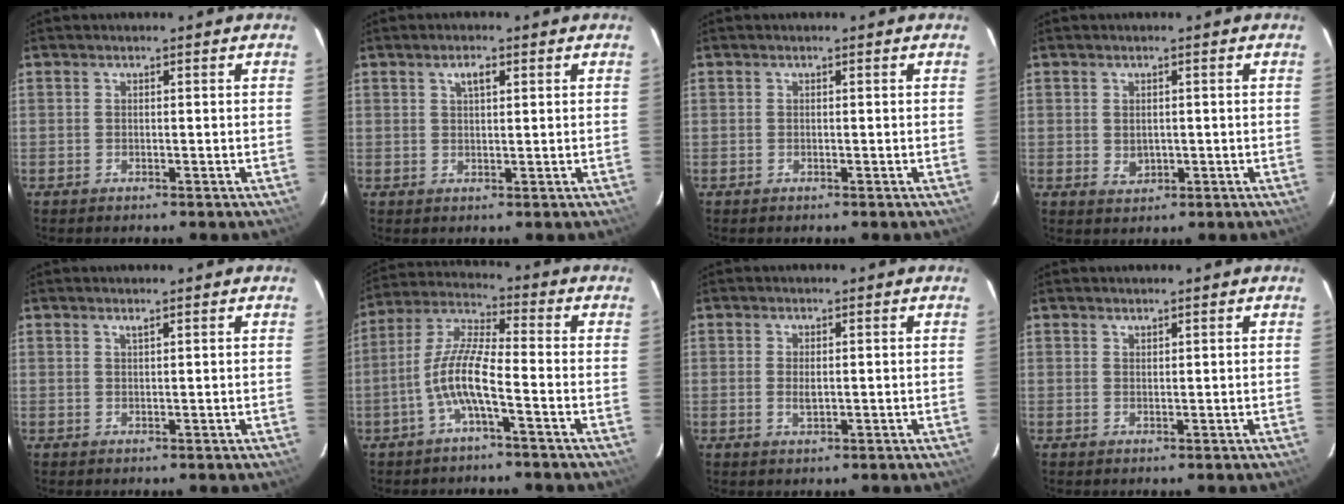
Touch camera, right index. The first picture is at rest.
{"total": 2.5, "force": [1.2, 1.0, 1.9], "torque": [-0.034, 0.007, 0.021]}
{"total": 0.0}
{"total": 2.4, "force": [0.1, 1.9, 1.4], "torque": [-0.023, 0.000, 0.008]}
{"total": 0.7, "force": [0.6, 0.0, 0.4], "torque": [-0.006, 0.001, 0.010]}
{"total": 8.6, "force": [-3.4, 1.0, 7.8], "torque": [-0.177, 0.011, -0.068]}
{"total": 2.1, "force": [0.1, 0.9, 1.9], "torque": [-0.036, -0.002, 0.004]}
{"total": 0.8, "force": [0.8, 0.2, 0.1], "torque": [-0.003, 0.002, 0.015]}